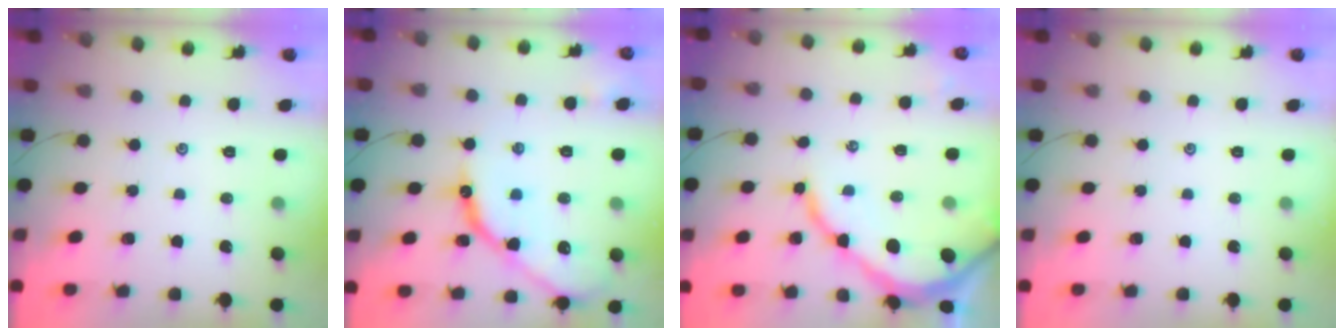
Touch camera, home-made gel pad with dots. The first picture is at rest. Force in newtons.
{"total": 13.8, "press": 13.7, "slide": 1.2}
{"total": 10.5, "press": 10.5, "slide": 0.9}
{"total": 0.0}